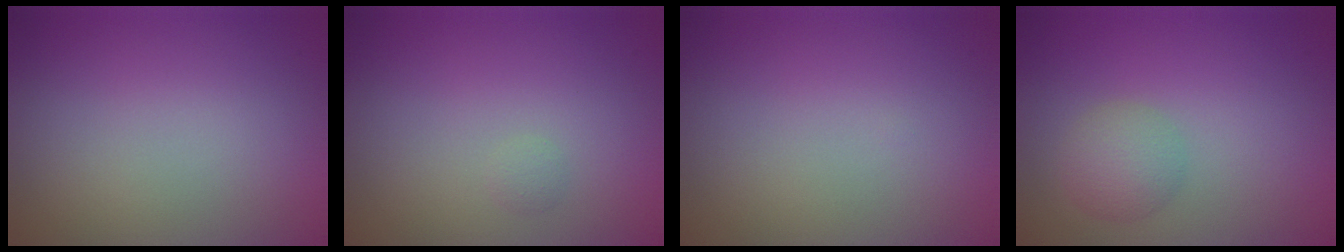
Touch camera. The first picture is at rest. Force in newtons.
{"total": 0.6, "press": 0.6, "slide": 0.0}
{"total": 0.0}
{"total": 2.5, "press": 2.5, "slide": 0.0}